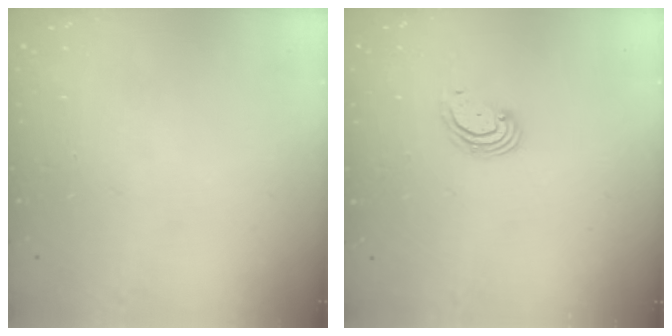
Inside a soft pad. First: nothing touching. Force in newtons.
{"total": 3.1, "press": 3.1, "slide": 0.6}